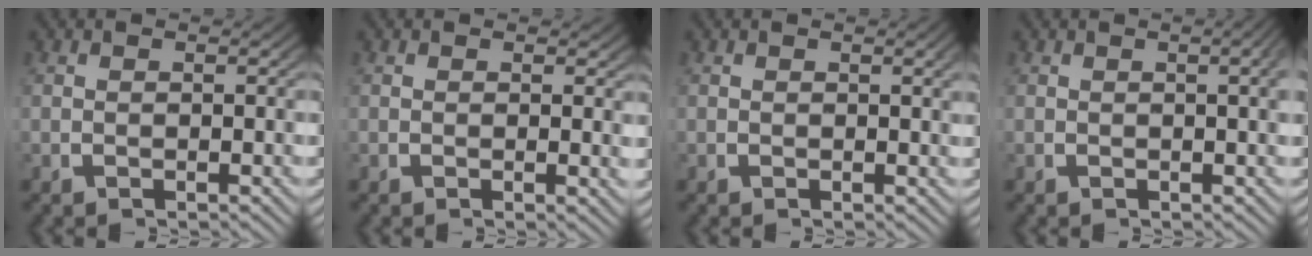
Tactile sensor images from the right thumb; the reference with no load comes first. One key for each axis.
{"total": 0.9, "fx": 0.5, "fy": 0.3, "fz": 0.7, "tx": -0.007, "ty": -0.004, "tz": 0.006}
{"total": 0.6, "fx": 0.3, "fy": -0.1, "fz": 0.5, "tx": -0.006, "ty": 0.000, "tz": 0.007}
{"total": 2.2, "fx": 0.3, "fy": 0.5, "fz": 2.2, "tx": -0.023, "ty": 0.005, "tz": 0.006}